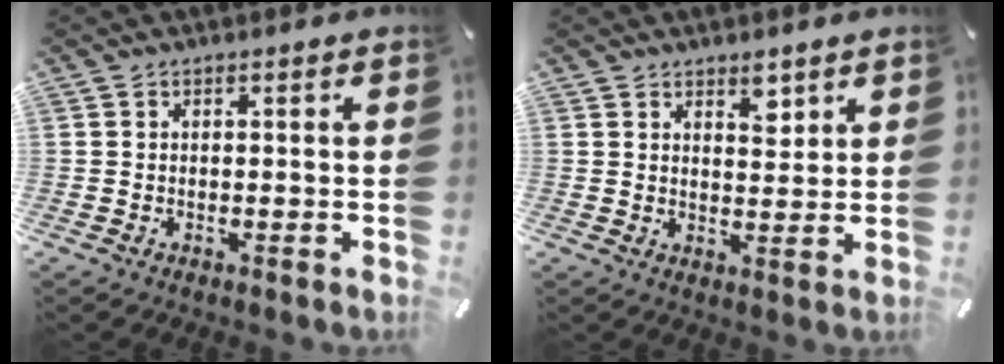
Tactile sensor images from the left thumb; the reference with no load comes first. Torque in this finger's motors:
{"motor_torque": [0.31, 0.05, 0.34, -0.54, 0.05]}